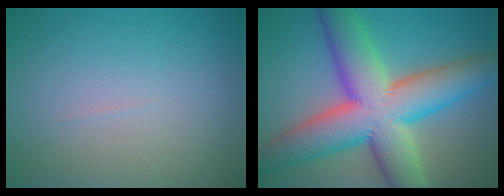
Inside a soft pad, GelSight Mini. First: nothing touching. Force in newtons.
{"total": 13.3, "press": 13.2, "slide": 0.6}